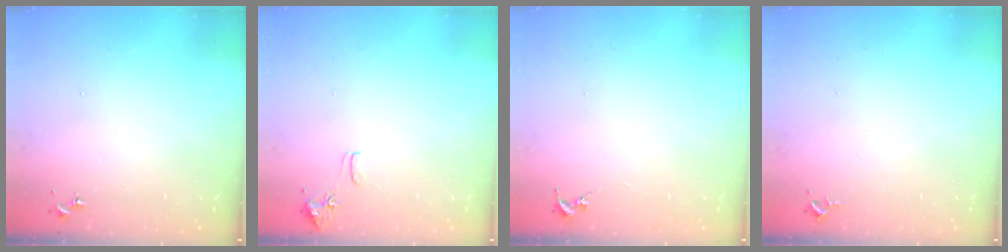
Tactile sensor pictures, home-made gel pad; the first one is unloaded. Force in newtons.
{"total": 8.1, "press": 8.1, "slide": 0.7}
{"total": 0.0}
{"total": 2.6, "press": 2.6, "slide": 0.4}